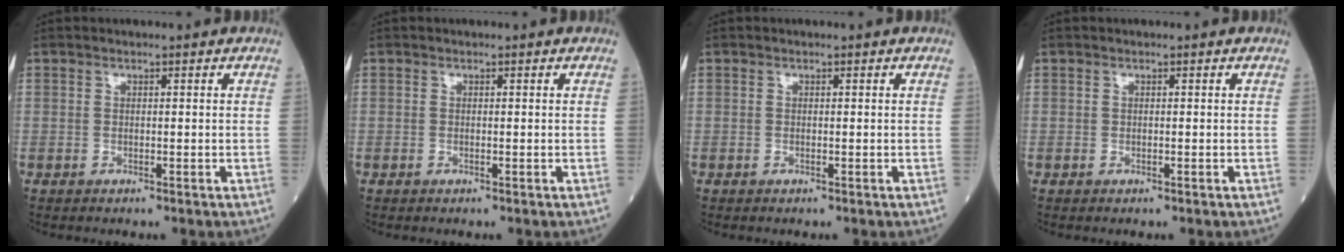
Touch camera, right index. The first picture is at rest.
{"total": 0.0}
{"total": 0.0}
{"total": 0.0}